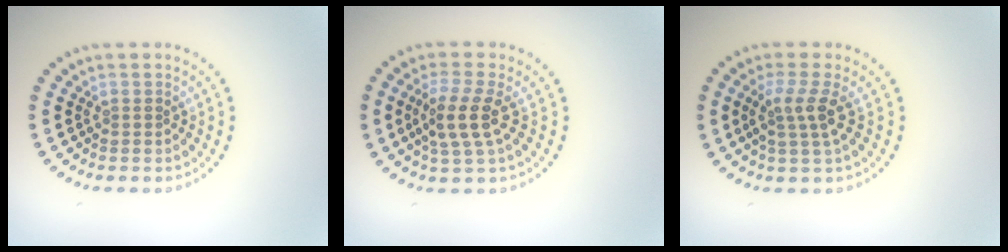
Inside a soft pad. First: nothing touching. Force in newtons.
{"total": 3.5, "press": 3.1, "slide": 1.7}
{"total": 2.8, "press": 2.1, "slide": 1.9}